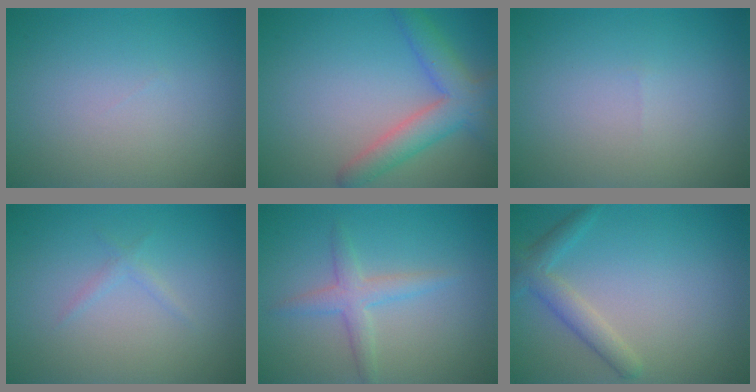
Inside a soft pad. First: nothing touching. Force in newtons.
{"total": 4.7, "press": 4.7, "slide": 0.1}
{"total": 0.0}
{"total": 0.9, "press": 0.9, "slide": 0.1}
{"total": 2.4, "press": 2.4, "slide": 0.0}
{"total": 2.6, "press": 2.6, "slide": 0.1}